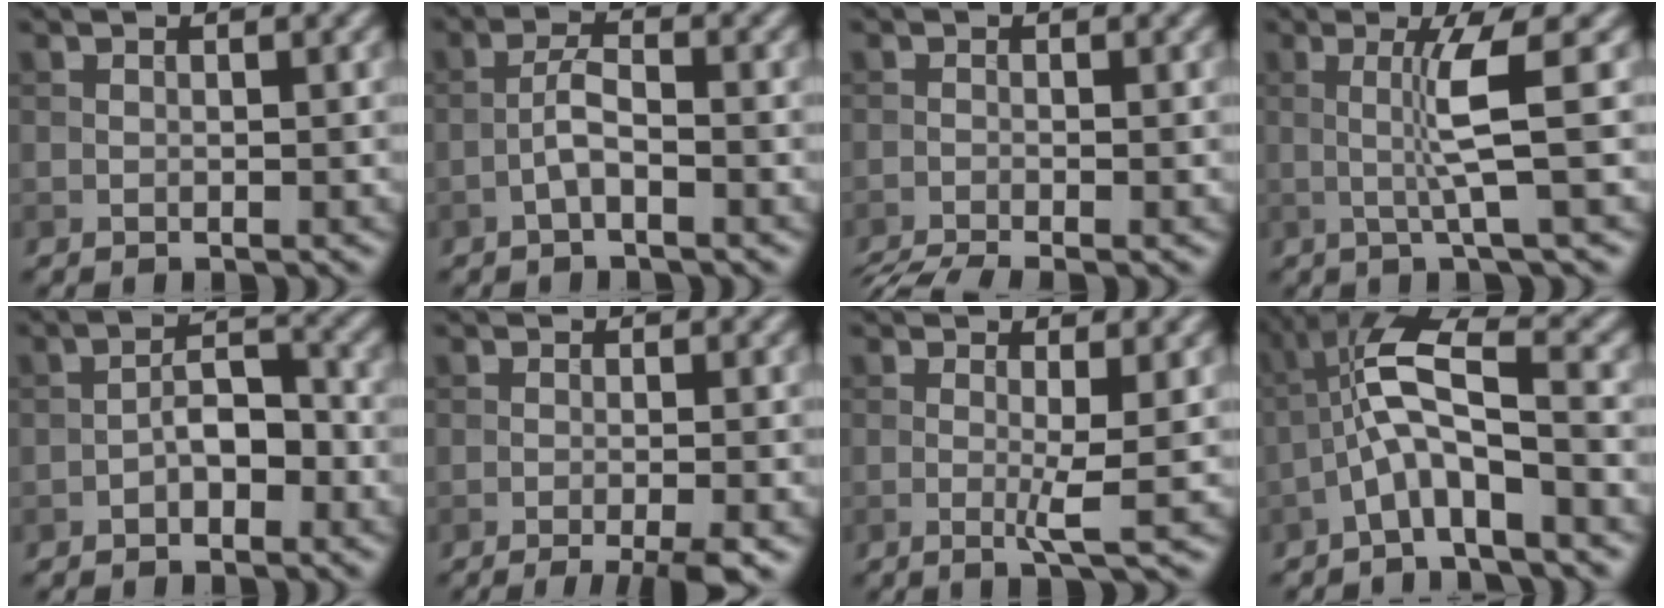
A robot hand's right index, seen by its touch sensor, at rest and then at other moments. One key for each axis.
{"total": 2.2, "fx": -1.1, "fy": 0.5, "fz": 1.8, "tx": -0.038, "ty": 0.008, "tz": -0.027}
{"total": 3.8, "fx": -3.2, "fy": 0.5, "fz": 1.9, "tx": -0.037, "ty": -0.021, "tz": -0.062}
{"total": 4.1, "fx": 0.3, "fy": 0.1, "fz": 4.1, "tx": -0.080, "ty": 0.000, "tz": 0.006}
{"total": 2.9, "fx": -1.3, "fy": 1.5, "fz": 2.2, "tx": -0.032, "ty": 0.012, "tz": -0.026}
{"total": 3.8, "fx": -2.2, "fy": 0.6, "fz": 3.1, "tx": -0.040, "ty": 0.001, "tz": -0.040}
{"total": 2.4, "fx": 0.0, "fy": 0.0, "fz": 2.4, "tx": -0.047, "ty": -0.008, "tz": -0.004}
{"total": 5.7, "fx": -2.1, "fy": 1.4, "fz": 5.1, "tx": -0.106, "ty": 0.021, "tz": -0.051}